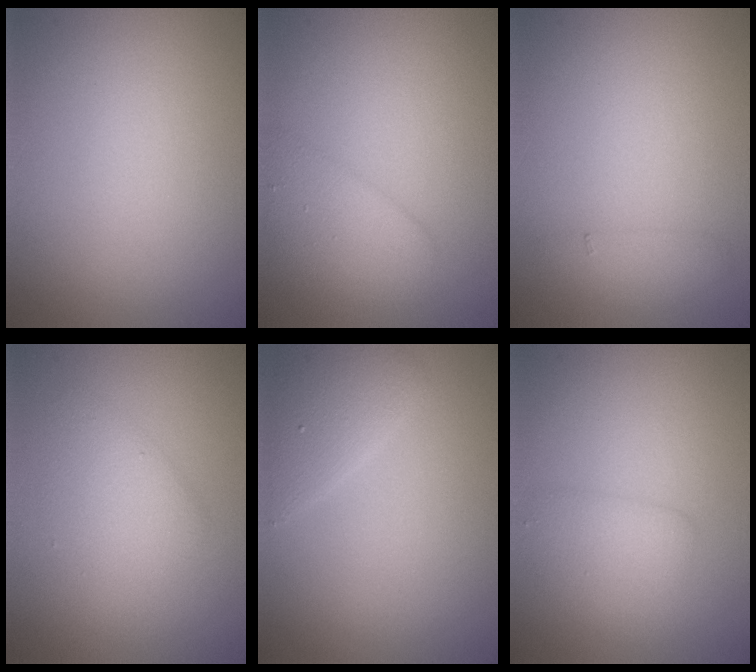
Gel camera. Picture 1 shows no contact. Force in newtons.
{"total": 3.0, "press": 3.0, "slide": 0.1}
{"total": 1.3, "press": 1.3, "slide": 0.0}
{"total": 2.9, "press": 2.9, "slide": 0.2}
{"total": 2.7, "press": 2.7, "slide": 0.2}
{"total": 2.0, "press": 2.0, "slide": 0.1}